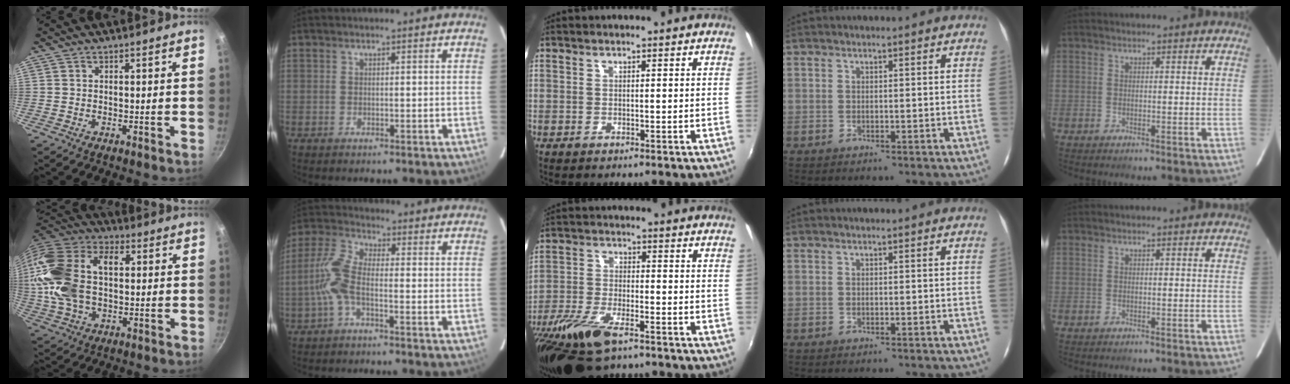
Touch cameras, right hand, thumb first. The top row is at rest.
{"thumb": {"total": 20.3, "force": [1.9, 13.0, 15.5], "torque": [-0.301, 0.028, 0.025]}, "index": {"total": 6.8, "force": [-2.3, 2.0, 6.1], "torque": [-0.149, 0.012, -0.052]}, "middle": {"total": 14.4, "force": [-9.8, 5.1, 9.2], "torque": [-0.210, -0.037, -0.188]}}